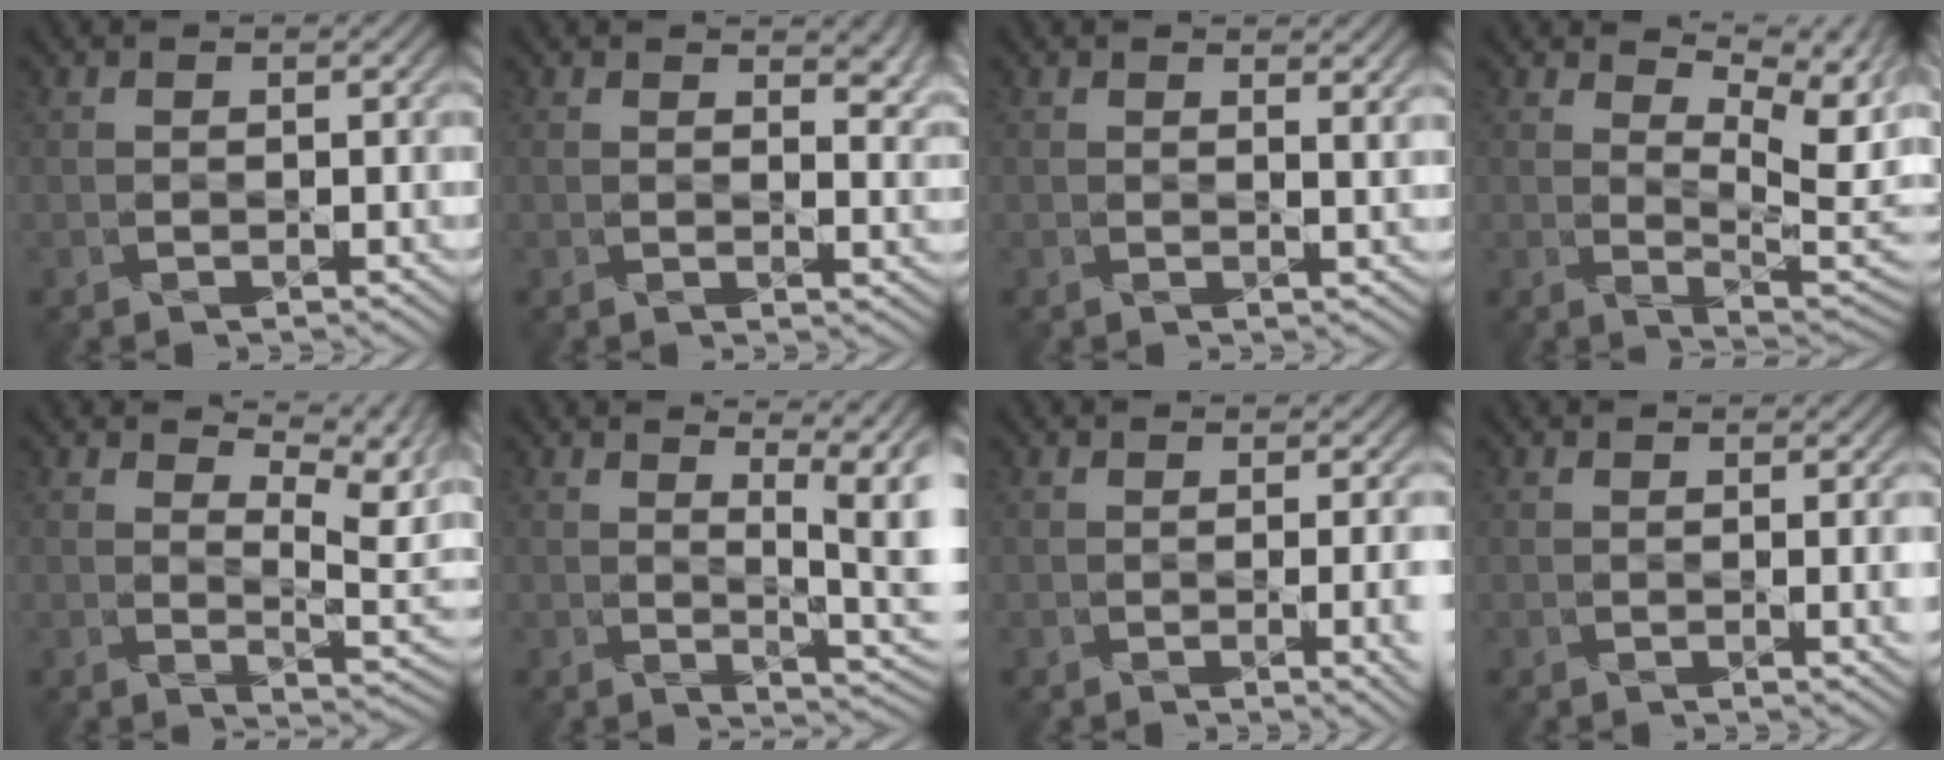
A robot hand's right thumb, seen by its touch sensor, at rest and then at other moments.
{"total": 3.3, "force": [2.1, 1.5, 2.1], "torque": [-0.031, -0.006, 0.034]}
{"total": 1.4, "force": [1.1, 0.0, 0.9], "torque": [-0.019, -0.003, 0.021]}
{"total": 7.7, "force": [3.4, 2.8, 6.3], "torque": [-0.117, 0.001, 0.060]}
{"total": 7.1, "force": [3.7, 2.5, 5.5], "torque": [-0.100, 0.001, 0.060]}
{"total": 6.8, "force": [2.6, 2.0, 6.0], "torque": [-0.075, 0.008, 0.035]}
{"total": 3.4, "force": [-0.6, 0.7, 3.3], "torque": [-0.045, -0.004, -0.006]}
{"total": 1.5, "force": [0.1, 0.0, 1.5], "torque": [-0.023, -0.002, 0.003]}